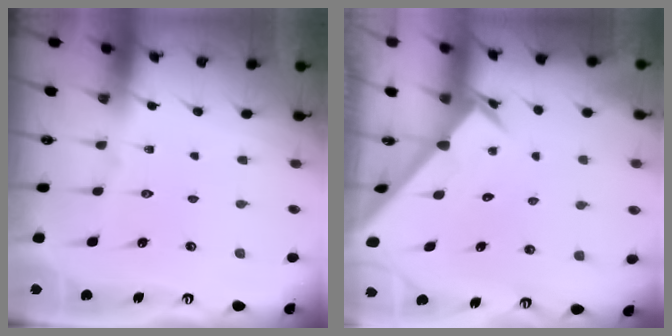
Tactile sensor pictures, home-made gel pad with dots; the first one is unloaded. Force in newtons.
{"total": 2.5, "press": 2.5, "slide": 0.2}